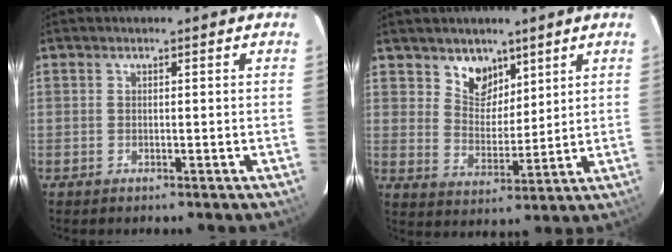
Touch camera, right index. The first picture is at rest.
{"total": 6.8, "force": [4.8, 4.5, 1.9], "torque": [-0.021, -0.006, 0.090]}